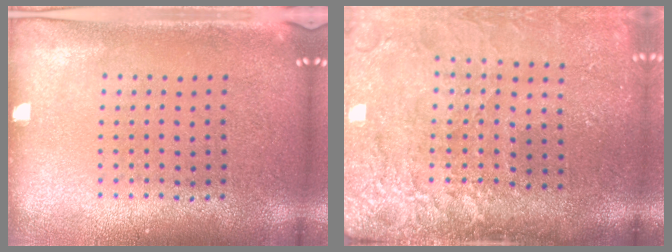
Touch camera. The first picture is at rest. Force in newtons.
{"total": 4.5, "press": 3.6, "slide": 2.7}